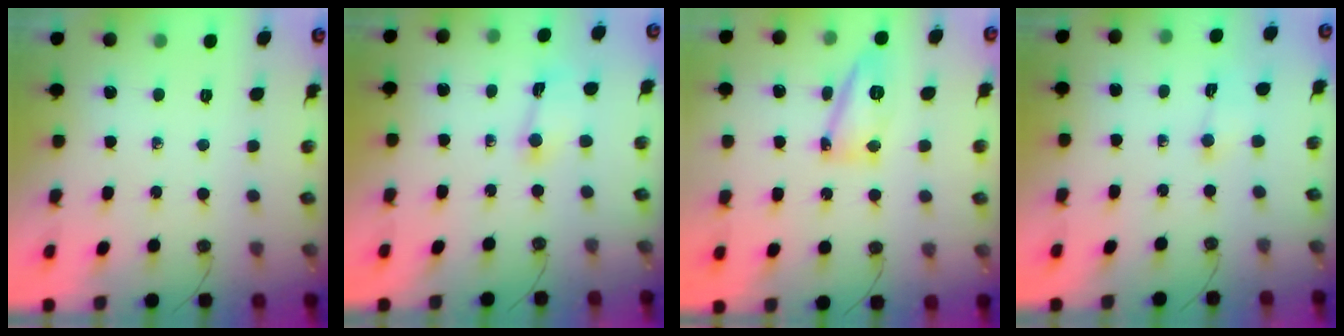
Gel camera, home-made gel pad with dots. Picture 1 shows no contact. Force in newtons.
{"total": 2.1, "press": 2.0, "slide": 0.6}
{"total": 12.7, "press": 12.6, "slide": 1.4}
{"total": 1.5, "press": 1.3, "slide": 0.8}